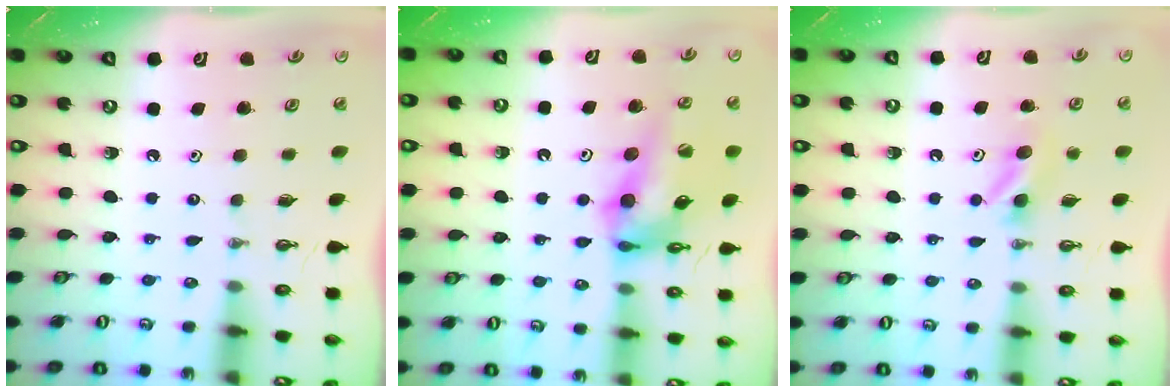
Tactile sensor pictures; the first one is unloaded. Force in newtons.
{"total": 13.4, "press": 13.3, "slide": 1.2}
{"total": 4.7, "press": 4.3, "slide": 2.0}